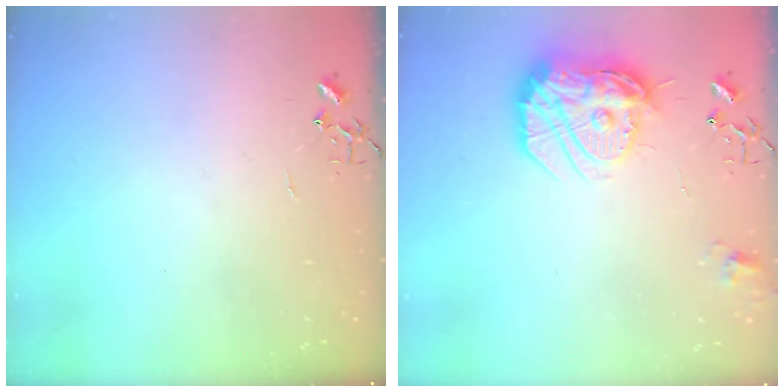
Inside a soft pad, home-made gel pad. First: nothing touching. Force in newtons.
{"total": 17.7, "press": 17.7, "slide": 1.6}